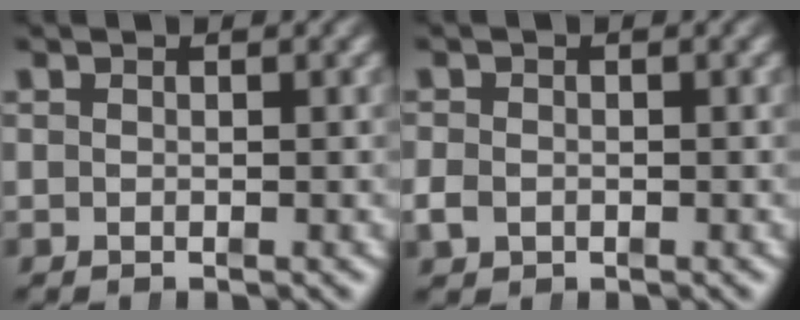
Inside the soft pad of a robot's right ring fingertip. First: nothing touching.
{"total": 1.4, "force": [-0.8, 1.0, 0.5], "torque": [-0.016, -0.003, -0.011]}